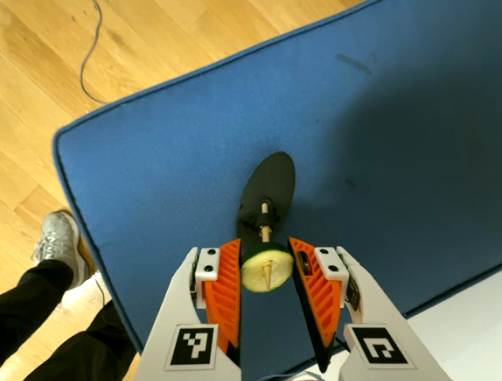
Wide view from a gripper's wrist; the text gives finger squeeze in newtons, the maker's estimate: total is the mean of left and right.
{"total": 10.7, "left": 11.1, "right": 10.3}